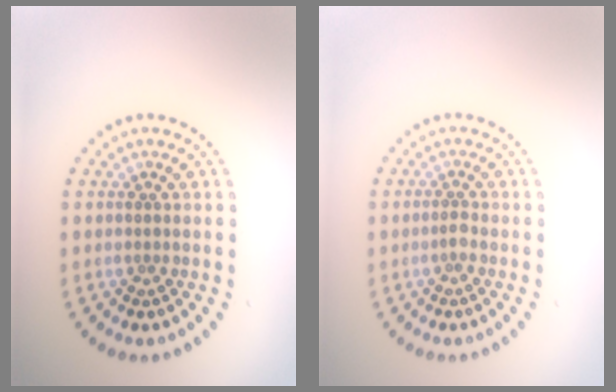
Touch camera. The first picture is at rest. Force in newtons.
{"total": 0.9, "press": 0.6, "slide": 0.6}